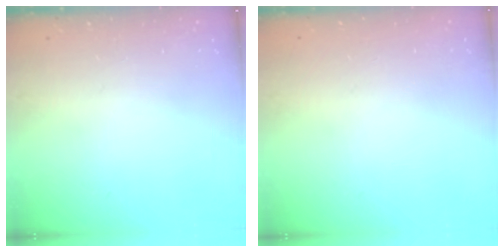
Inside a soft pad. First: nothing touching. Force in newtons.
{"total": 0.0}